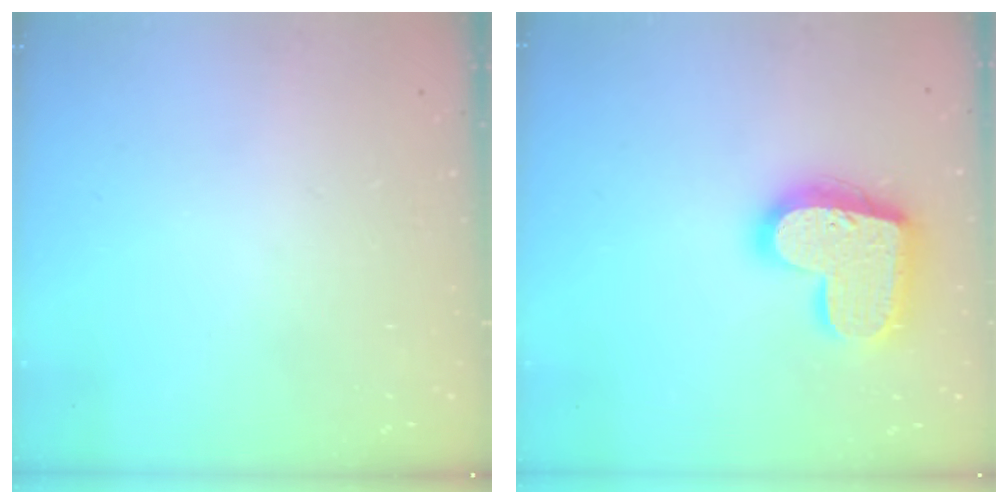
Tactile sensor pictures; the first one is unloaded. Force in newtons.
{"total": 20.0, "press": 20.0, "slide": 1.2}